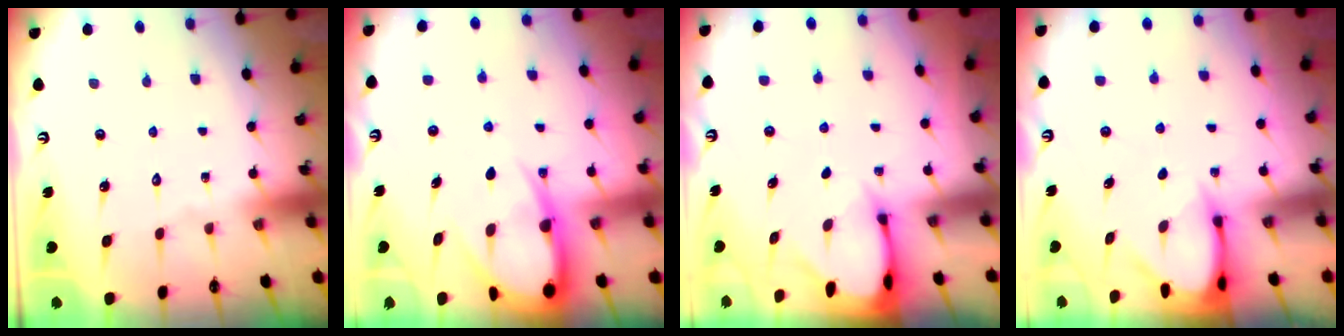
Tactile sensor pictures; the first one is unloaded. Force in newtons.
{"total": 10.1, "press": 10.1, "slide": 1.1}
{"total": 2.5, "press": 2.5, "slide": 0.1}
{"total": 3.7, "press": 3.7, "slide": 0.3}